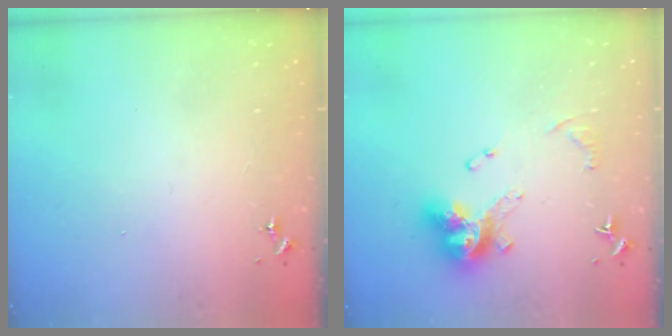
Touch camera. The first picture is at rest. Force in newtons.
{"total": 14.4, "press": 14.3, "slide": 1.6}